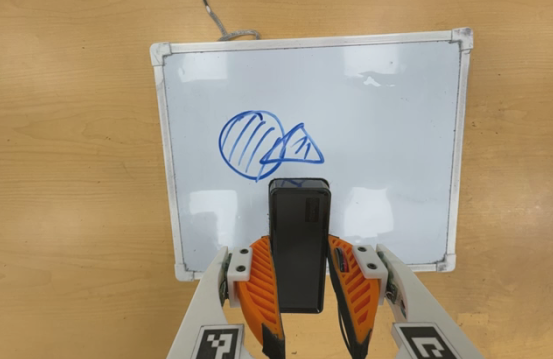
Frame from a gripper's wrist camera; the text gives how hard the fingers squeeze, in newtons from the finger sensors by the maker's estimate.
{"total": 5.0, "left": 3.6, "right": 6.5}